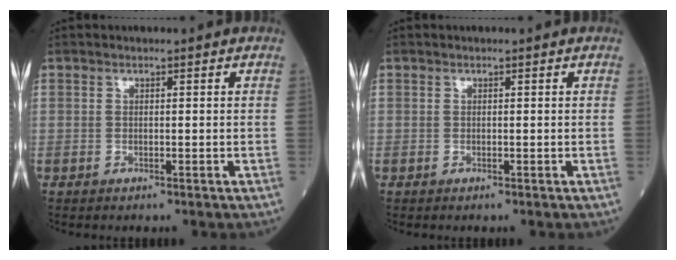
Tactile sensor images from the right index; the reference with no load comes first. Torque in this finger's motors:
{"motor_torque": [-0.02, 0.02, -0.01, 0.00]}